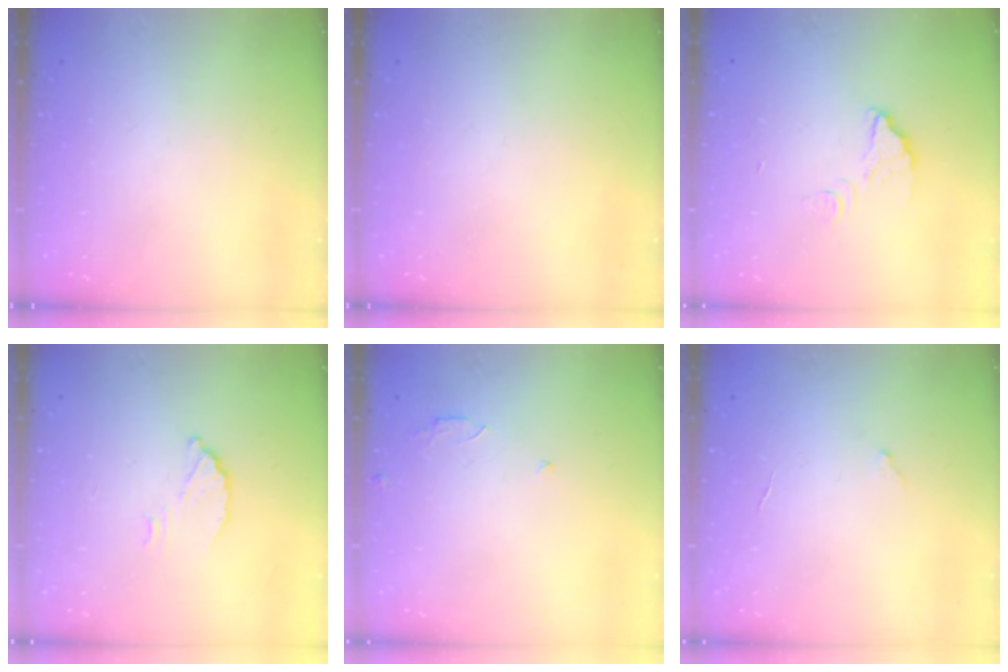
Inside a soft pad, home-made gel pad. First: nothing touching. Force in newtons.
{"total": 0.0}
{"total": 3.5, "press": 3.5, "slide": 0.2}
{"total": 3.7, "press": 3.7, "slide": 0.4}
{"total": 2.5, "press": 2.5, "slide": 0.2}
{"total": 3.0, "press": 3.0, "slide": 0.3}